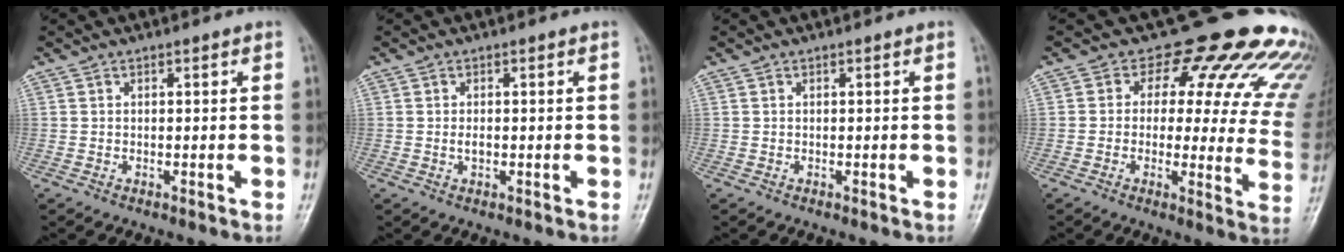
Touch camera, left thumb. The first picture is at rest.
{"total": 1.2, "force": [0.0, 0.7, 1.0], "torque": [-0.014, -0.001, -0.001]}
{"total": 0.0}
{"total": 21.9, "force": [16.0, 9.8, 11.3], "torque": [-0.092, -0.083, 0.167]}